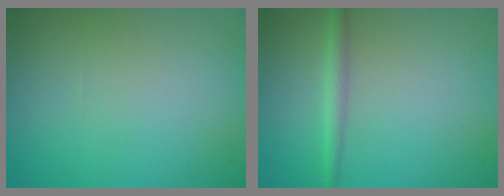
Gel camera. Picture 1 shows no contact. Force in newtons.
{"total": 1.7, "press": 1.7, "slide": 0.1}